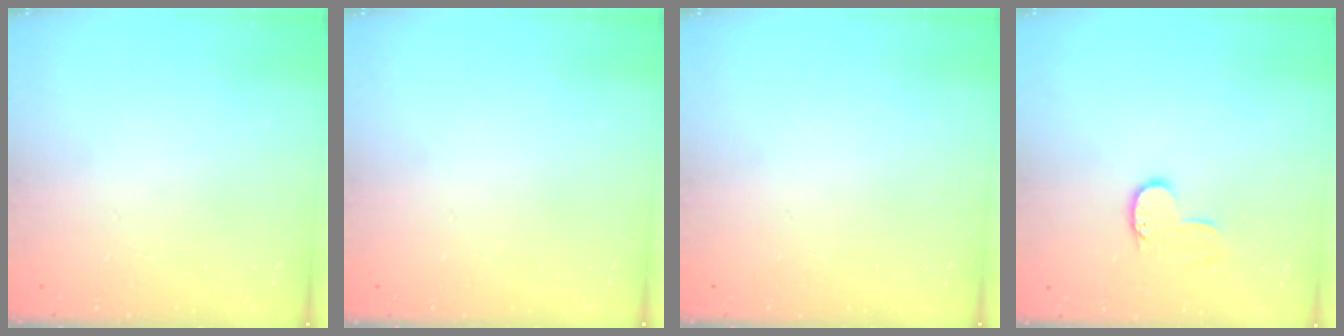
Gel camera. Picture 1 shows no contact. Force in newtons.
{"total": 0.0}
{"total": 0.0}
{"total": 6.8, "press": 6.8, "slide": 0.3}